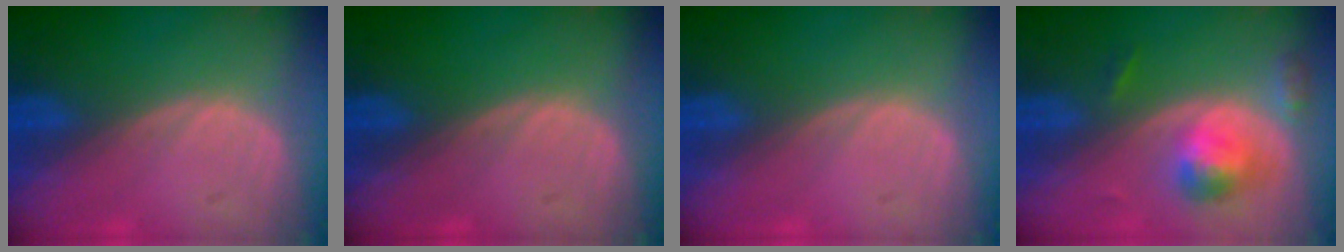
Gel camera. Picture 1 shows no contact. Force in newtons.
{"total": 0.0}
{"total": 0.0}
{"total": 5.2, "press": 4.8, "slide": 2.1}